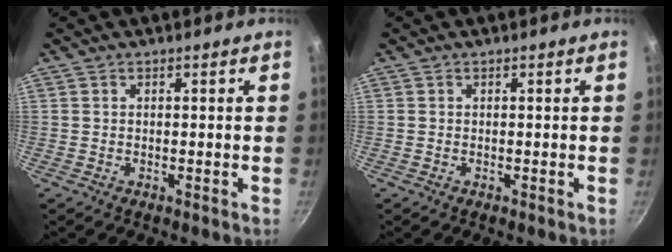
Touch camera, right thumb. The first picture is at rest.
{"total": 0.0}